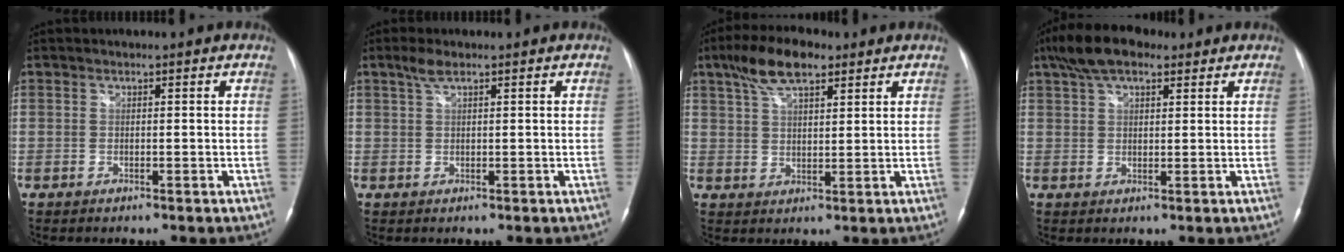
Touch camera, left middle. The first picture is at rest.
{"total": 2.0, "force": [1.4, 0.5, 1.4], "torque": [-0.033, 0.008, 0.031]}
{"total": 8.5, "force": [5.5, 3.1, 5.7], "torque": [-0.115, 0.019, 0.101]}
{"total": 8.2, "force": [5.4, 3.3, 5.1], "torque": [-0.103, 0.029, 0.096]}